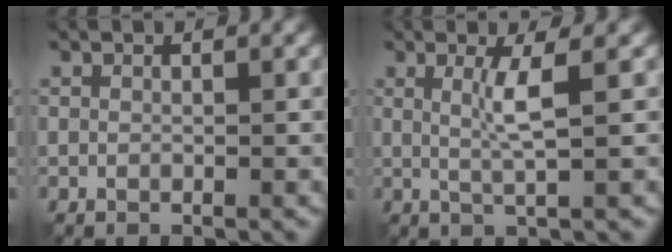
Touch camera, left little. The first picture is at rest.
{"total": 2.7, "force": [0.2, 0.2, 2.7], "torque": [-0.054, -0.004, 0.006]}